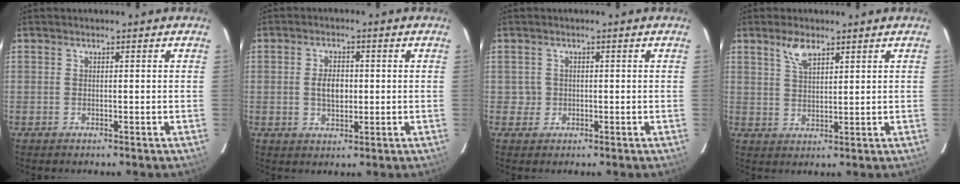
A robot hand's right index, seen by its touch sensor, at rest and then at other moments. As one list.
[{"total": 4.5, "force": [0.0, 2.7, 3.6], "torque": [-0.065, 0.003, 0.003]}, {"total": 1.8, "force": [-0.1, 1.8, -0.2], "torque": [0.006, 0.009, 0.002]}, {"total": 4.5, "force": [3.0, 1.8, 2.8], "torque": [-0.052, 0.003, 0.059]}]